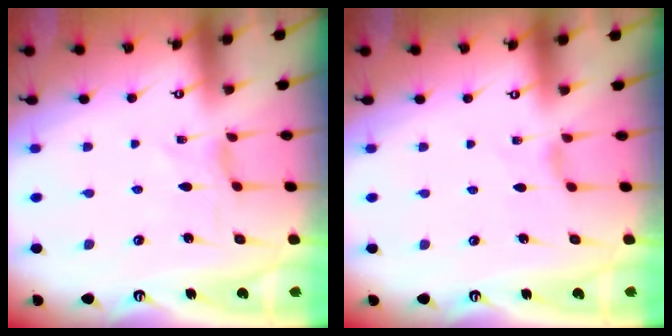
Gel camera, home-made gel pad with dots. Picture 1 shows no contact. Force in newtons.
{"total": 2.1, "press": 2.0, "slide": 0.5}